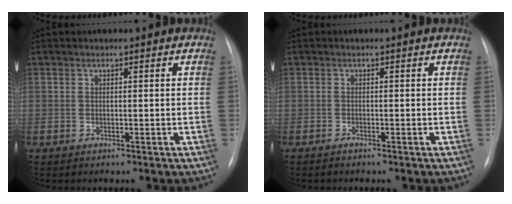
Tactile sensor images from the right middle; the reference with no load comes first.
{"total": 0.6, "force": [-0.5, -0.1, 0.3], "torque": [-0.011, -0.002, -0.010]}